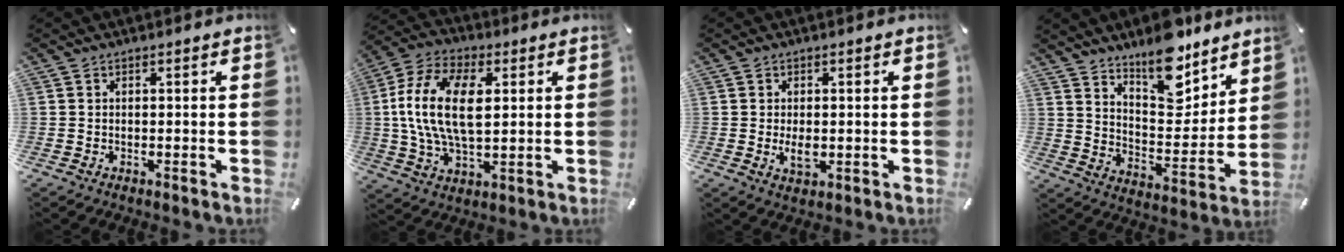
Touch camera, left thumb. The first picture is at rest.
{"total": 16.4, "force": [2.2, 9.1, 13.5], "torque": [-0.299, 0.005, 0.037]}
{"total": 3.4, "force": [-0.2, 2.0, 2.8], "torque": [-0.060, -0.006, -0.007]}
{"total": 14.8, "force": [12.1, 5.9, 6.1], "torque": [-0.084, -0.097, 0.214]}